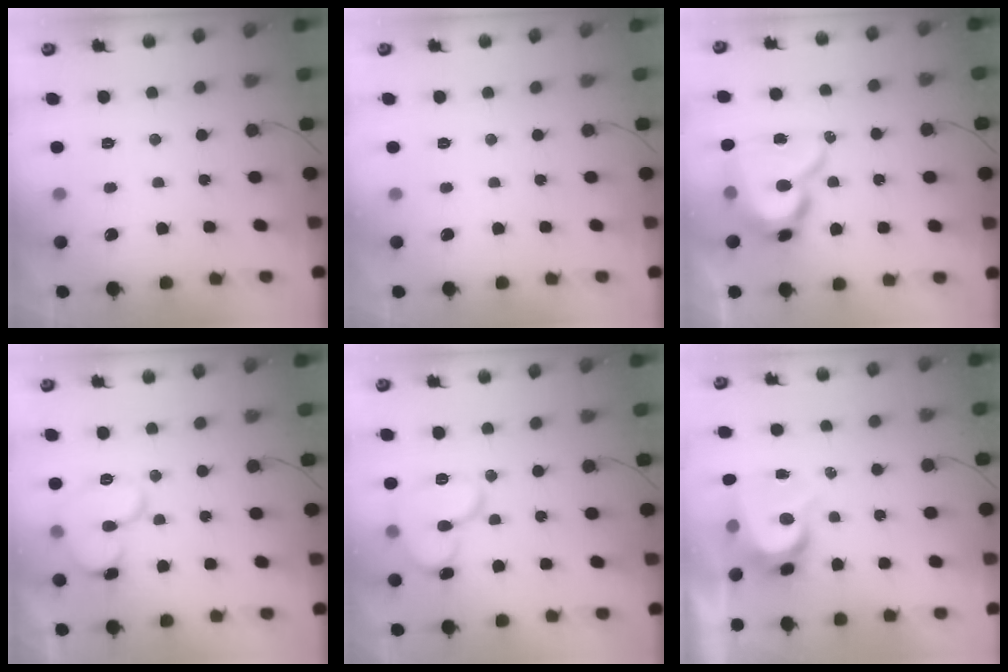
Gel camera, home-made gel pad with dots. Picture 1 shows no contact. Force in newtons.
{"total": 0.0}
{"total": 15.5, "press": 15.4, "slide": 1.5}
{"total": 12.8, "press": 12.7, "slide": 1.7}
{"total": 12.5, "press": 12.4, "slide": 1.2}
{"total": 6.5, "press": 6.5, "slide": 0.6}